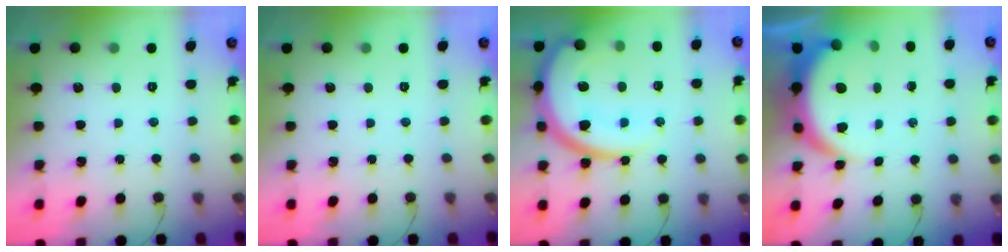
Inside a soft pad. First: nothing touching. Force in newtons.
{"total": 0.0}
{"total": 18.1, "press": 18.0, "slide": 1.7}
{"total": 7.4, "press": 7.3, "slide": 1.0}